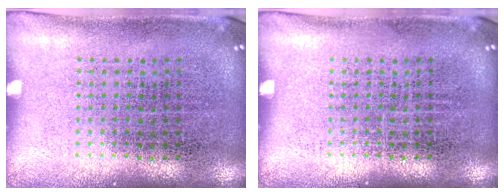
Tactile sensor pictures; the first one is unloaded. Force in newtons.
{"total": 0.0}